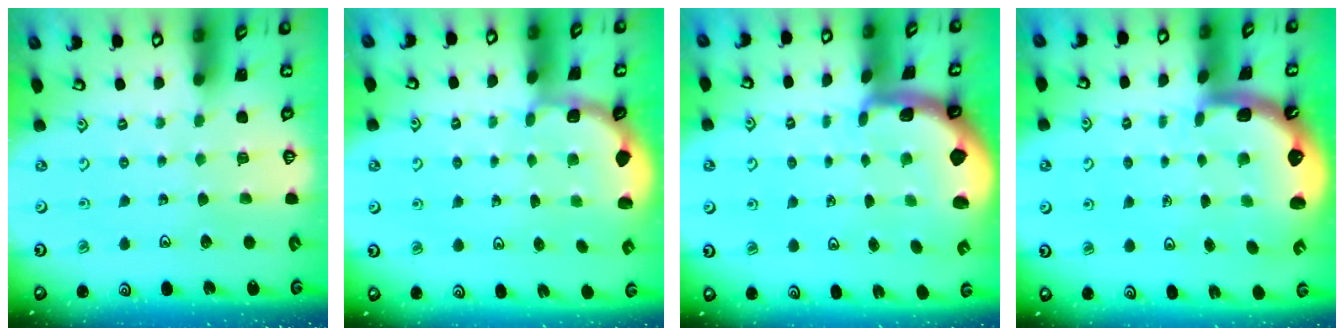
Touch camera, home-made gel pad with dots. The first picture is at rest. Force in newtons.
{"total": 1.8, "press": 1.6, "slide": 0.7}
{"total": 1.9, "press": 1.9, "slide": 0.4}
{"total": 3.4, "press": 2.5, "slide": 2.3}